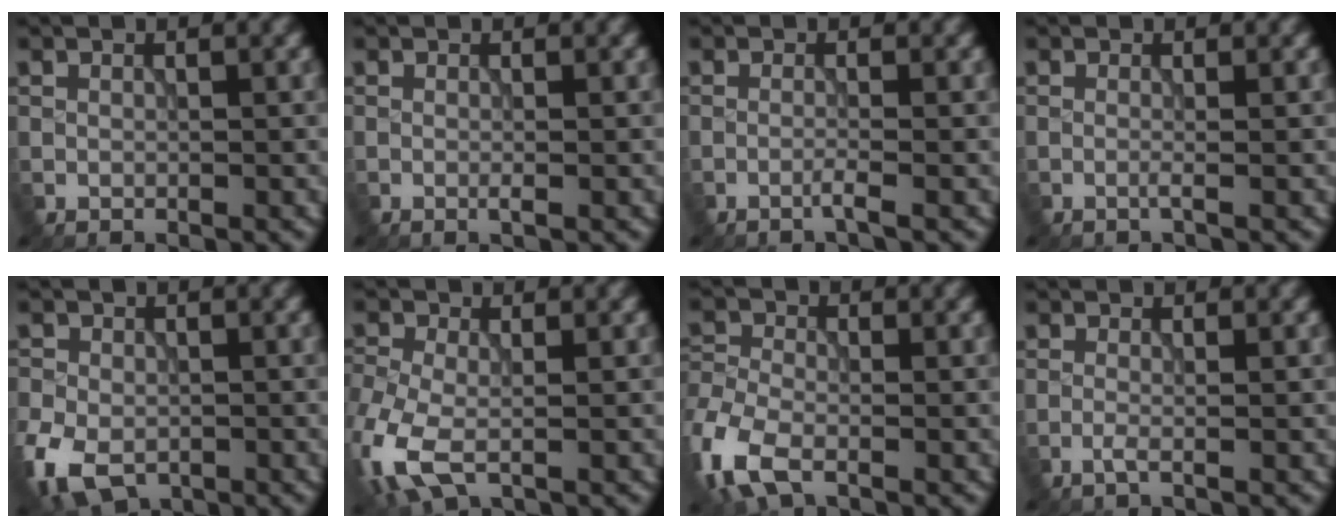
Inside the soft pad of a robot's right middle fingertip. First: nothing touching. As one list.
[{"total": 0.5, "force": [-0.2, -0.1, 0.5], "torque": [-0.008, -0.004, -0.004]}, {"total": 1.1, "force": [-0.6, 0.0, 0.9], "torque": [-0.009, 0.000, -0.018]}, {"total": 0.6, "force": [-0.2, 0.0, 0.5], "torque": [-0.008, -0.005, -0.008]}, {"total": 7.5, "force": [-3.5, 5.1, 4.3], "torque": [-0.095, -0.033, -0.063]}, {"total": 6.1, "force": [-2.2, 3.6, 4.4], "torque": [-0.117, -0.013, -0.053]}, {"total": 6.0, "force": [-3.3, 3.2, 3.9], "torque": [-0.103, -0.012, -0.080]}, {"total": 0.9, "force": [-0.4, 0.1, 0.8], "torque": [-0.015, -0.002, -0.013]}]